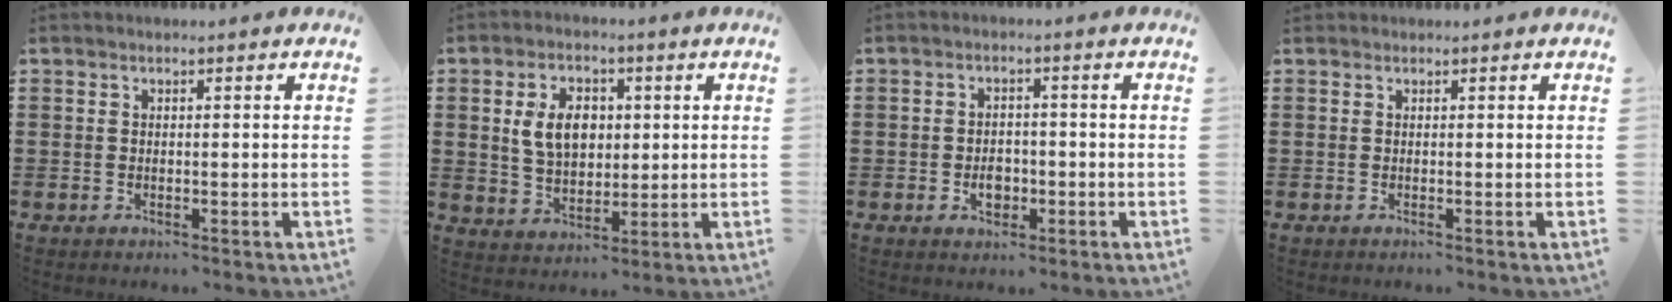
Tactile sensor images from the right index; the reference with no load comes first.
{"total": 6.9, "force": [1.4, 4.7, 4.9], "torque": [-0.114, 0.008, 0.017]}
{"total": 3.2, "force": [-1.0, 2.2, 2.0], "torque": [-0.025, -0.003, -0.023]}
{"total": 0.0}